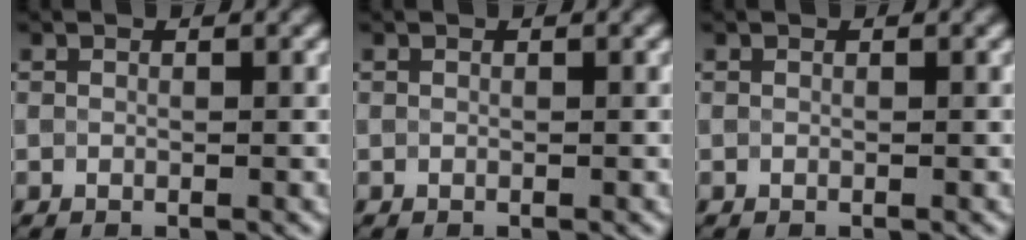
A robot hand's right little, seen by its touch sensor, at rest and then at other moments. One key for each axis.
{"total": 0.0}
{"total": 0.0}